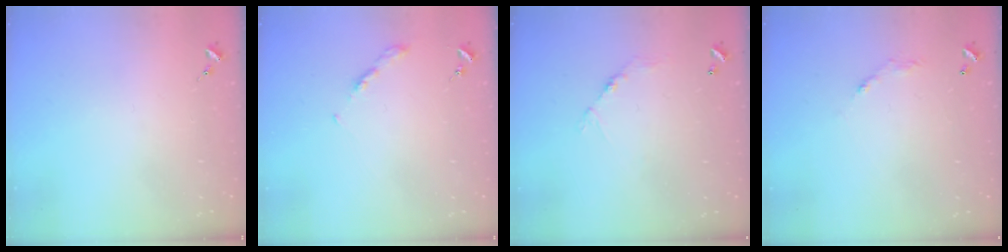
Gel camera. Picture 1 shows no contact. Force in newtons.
{"total": 3.5, "press": 3.5, "slide": 0.4}
{"total": 6.7, "press": 6.7, "slide": 0.5}
{"total": 5.7, "press": 5.7, "slide": 0.4}